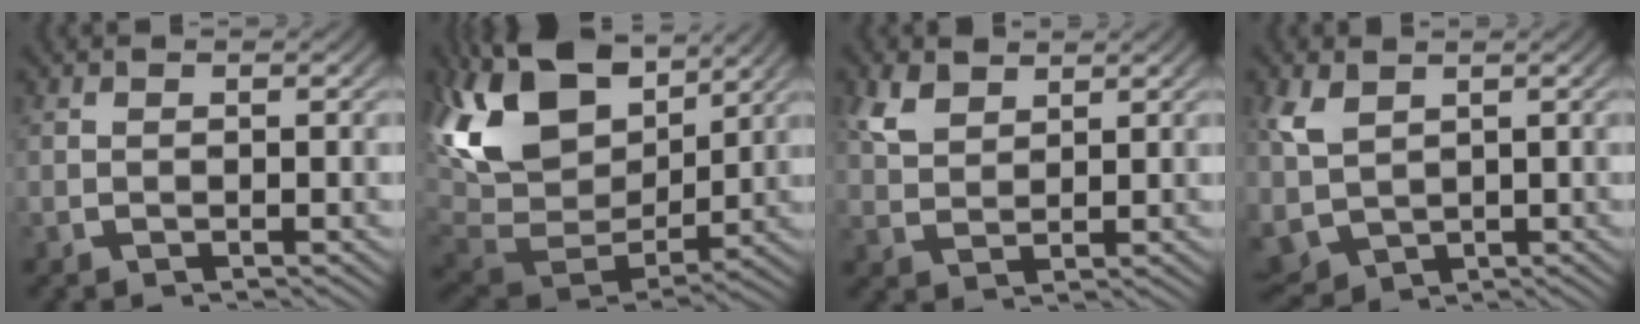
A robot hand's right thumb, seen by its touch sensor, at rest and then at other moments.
{"total": 14.2, "force": [3.4, 8.8, 10.7], "torque": [-0.241, -0.027, 0.073]}
{"total": 3.4, "force": [2.4, 1.6, 1.6], "torque": [-0.034, 0.000, 0.056]}
{"total": 6.4, "force": [-0.4, 5.2, 3.7], "torque": [-0.098, -0.037, 0.024]}